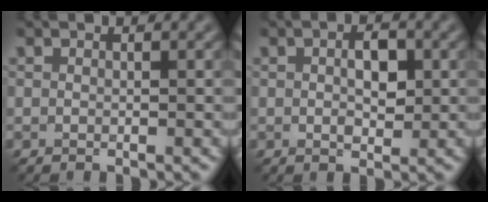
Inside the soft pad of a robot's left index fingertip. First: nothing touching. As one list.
[{"total": 2.9, "force": [0.3, 1.5, 2.4], "torque": [-0.041, 0.001, 0.004]}]